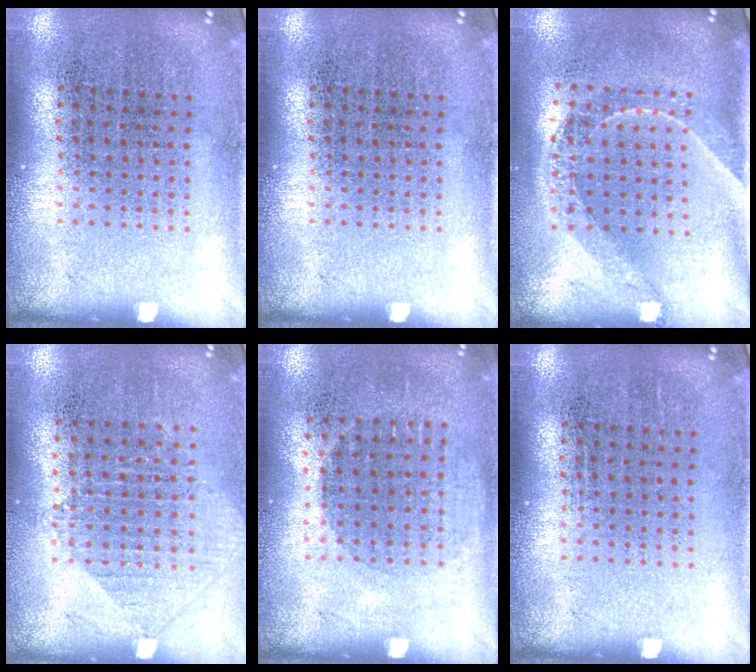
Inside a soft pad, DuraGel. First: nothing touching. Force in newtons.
{"total": 0.0}
{"total": 1.6, "press": 1.3, "slide": 0.9}
{"total": 0.9, "press": 0.9, "slide": 0.2}
{"total": 1.0, "press": 0.9, "slide": 0.5}
{"total": 0.0}